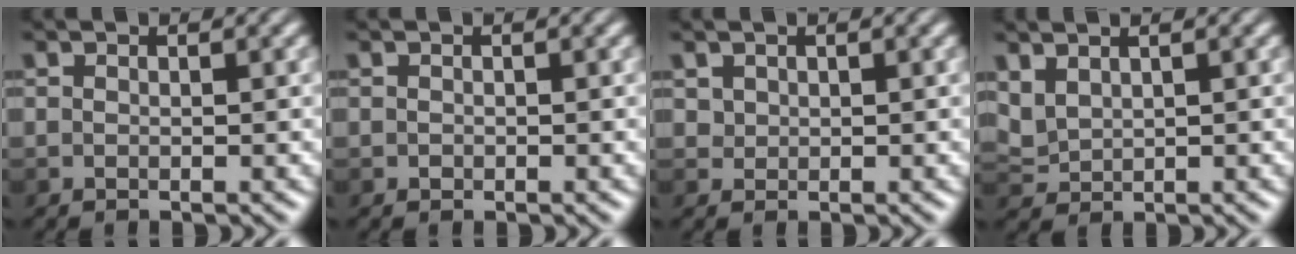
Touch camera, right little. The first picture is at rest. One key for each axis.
{"total": 0.7, "fx": 0.1, "fy": 0.6, "fz": 0.3, "tx": 0.006, "ty": 0.005, "tz": -0.002}
{"total": 1.5, "fx": 0.8, "fy": 1.2, "fz": 0.5, "tx": -0.013, "ty": 0.002, "tz": 0.030}
{"total": 1.7, "fx": 1.1, "fy": 1.1, "fz": 0.8, "tx": -0.026, "ty": 0.000, "tz": 0.029}